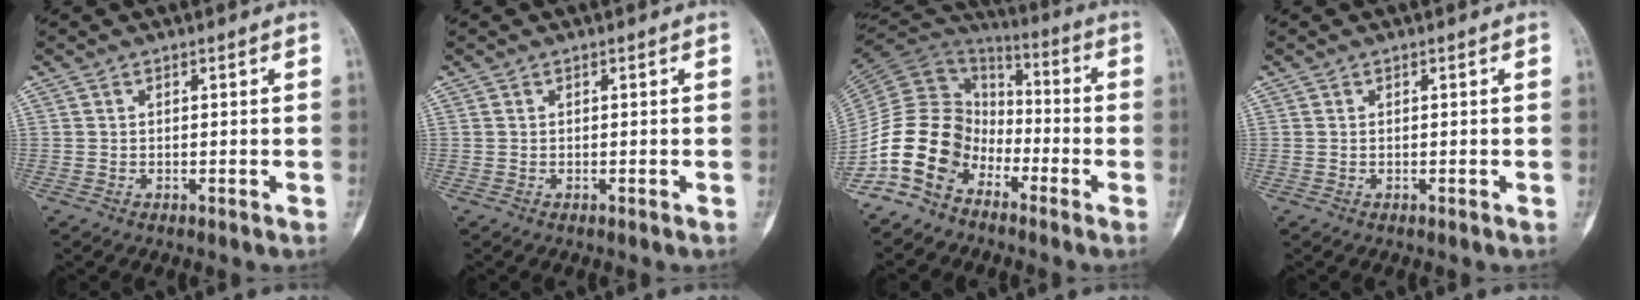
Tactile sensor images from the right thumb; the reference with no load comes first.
{"total": 0.0}
{"total": 14.2, "force": [-8.0, 9.8, 6.3], "torque": [-0.110, 0.074, -0.166]}
{"total": 0.0}